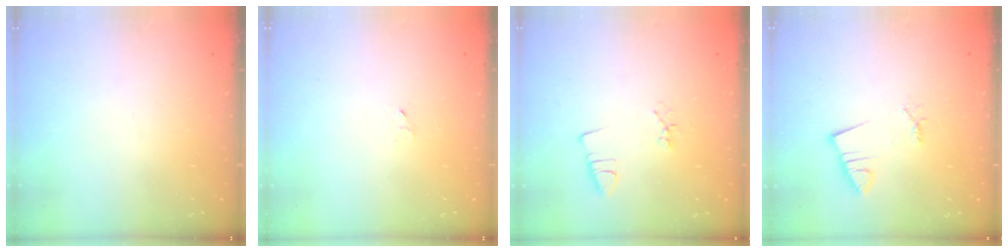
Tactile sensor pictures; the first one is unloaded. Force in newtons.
{"total": 2.4, "press": 2.4, "slide": 0.2}
{"total": 2.3, "press": 1.7, "slide": 1.5}
{"total": 2.1, "press": 2.1, "slide": 0.2}